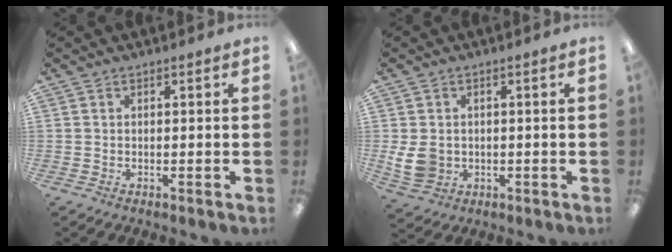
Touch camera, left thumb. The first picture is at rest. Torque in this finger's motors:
{"motor_torque": [0.11, 0.21, 0.28, -0.28, 0.02]}